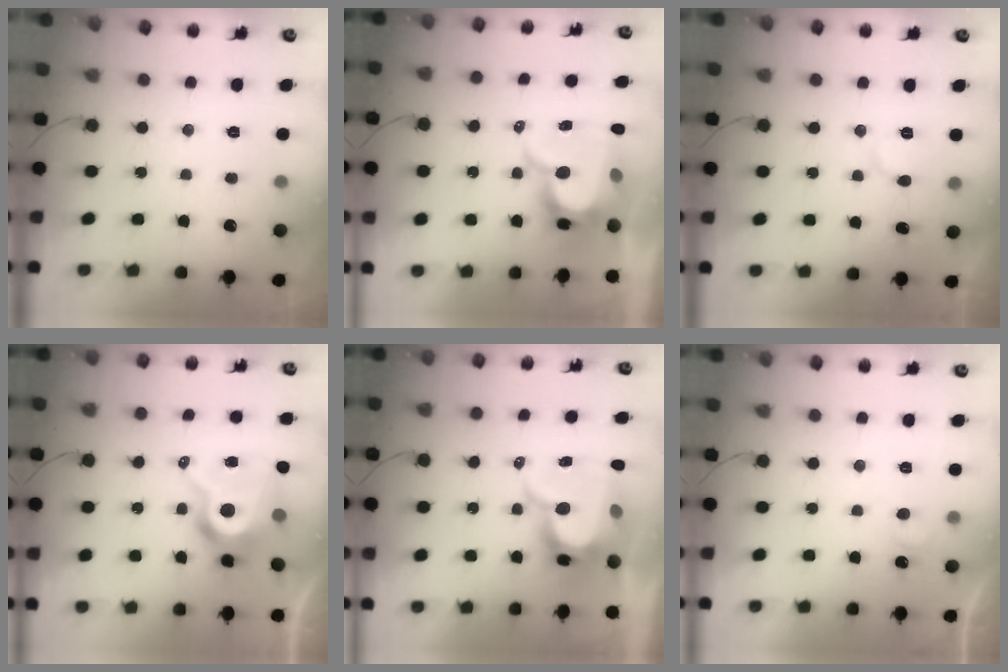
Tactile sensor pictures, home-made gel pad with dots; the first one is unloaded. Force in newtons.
{"total": 12.3, "press": 12.3, "slide": 0.8}
{"total": 6.6, "press": 6.6, "slide": 0.5}
{"total": 11.7, "press": 11.6, "slide": 1.1}
{"total": 12.3, "press": 12.3, "slide": 0.8}
{"total": 4.3, "press": 4.2, "slide": 0.5}